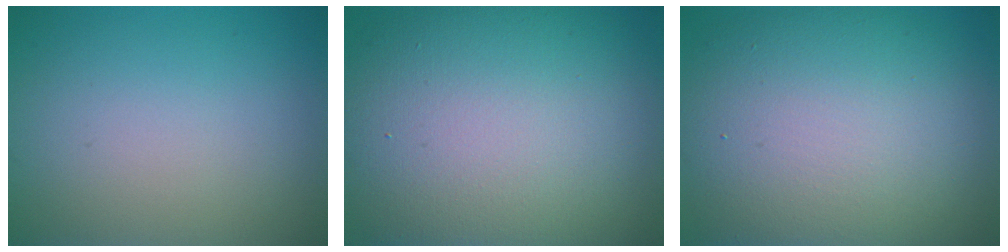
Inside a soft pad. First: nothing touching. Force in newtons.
{"total": 15.3, "press": 15.2, "slide": 1.2}
{"total": 12.9, "press": 12.9, "slide": 0.5}